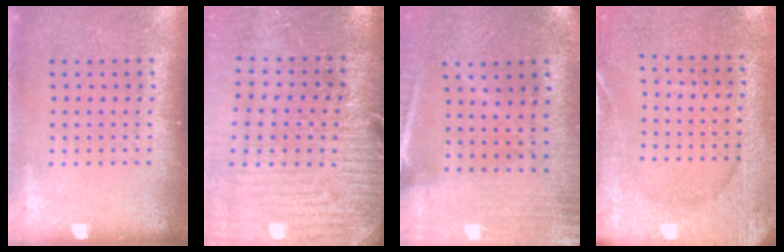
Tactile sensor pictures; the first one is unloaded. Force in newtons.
{"total": 2.9, "press": 2.9, "slide": 0.6}
{"total": 0.5, "press": 0.5, "slide": 0.0}
{"total": 2.6, "press": 2.5, "slide": 0.5}